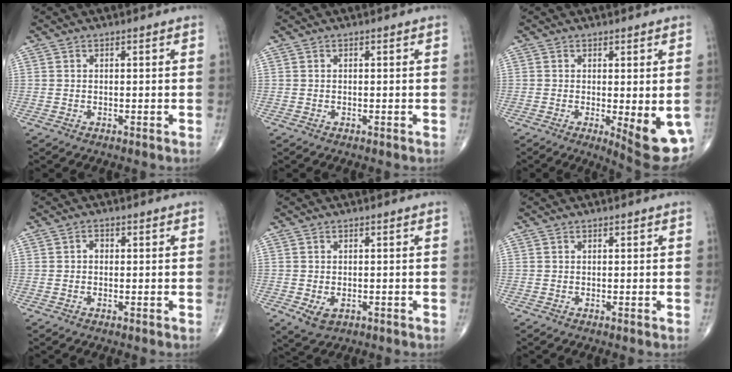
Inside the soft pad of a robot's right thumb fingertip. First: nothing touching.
{"total": 0.0}
{"total": 9.6, "force": [-2.4, 2.6, 8.9], "torque": [-0.105, -0.022, -0.024]}
{"total": 1.5, "force": [0.0, 1.1, 1.0], "torque": [-0.011, 0.004, -0.004]}
{"total": 3.5, "force": [-1.1, 2.3, 2.4], "torque": [-0.036, -0.001, -0.007]}
{"total": 0.0}